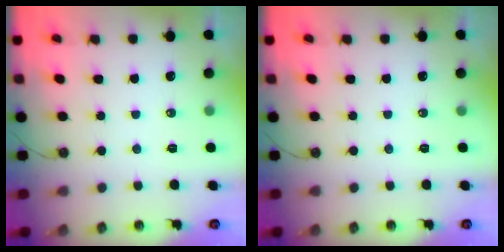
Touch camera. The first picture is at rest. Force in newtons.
{"total": 0.0}